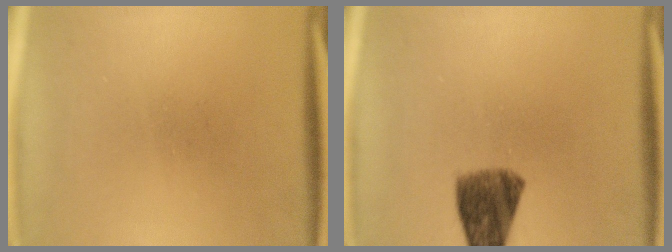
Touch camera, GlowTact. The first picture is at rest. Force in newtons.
{"total": 8.1}